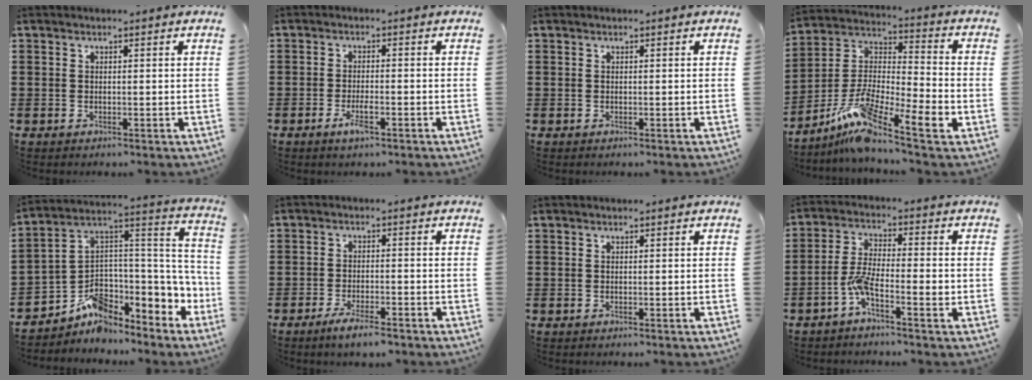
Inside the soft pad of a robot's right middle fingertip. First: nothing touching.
{"total": 3.3, "force": [-1.6, 0.7, 2.8], "torque": [-0.059, -0.004, -0.033]}
{"total": 0.0}
{"total": 9.5, "force": [-6.3, 1.1, 7.1], "torque": [-0.166, -0.030, -0.137]}
{"total": 5.6, "force": [-3.2, 3.8, 2.6], "torque": [-0.057, -0.030, -0.062]}
{"total": 3.6, "force": [-3.0, 0.4, 2.0], "torque": [-0.041, -0.002, -0.057]}
{"total": 0.0}
{"total": 5.4, "force": [-2.3, 1.5, 4.7], "torque": [-0.100, 0.000, -0.047]}